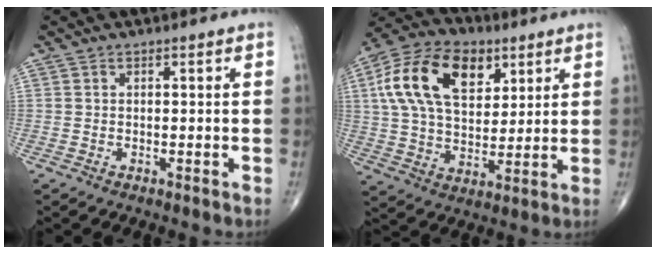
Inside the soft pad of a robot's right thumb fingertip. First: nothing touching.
{"total": 19.4, "force": [7.1, 11.8, 13.8], "torque": [-0.235, -0.006, 0.122]}